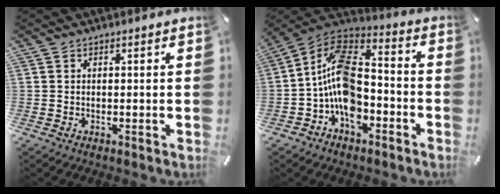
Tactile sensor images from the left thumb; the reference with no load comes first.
{"total": 13.8, "force": [-4.4, 9.1, 9.5], "torque": [-0.205, 0.020, -0.083]}